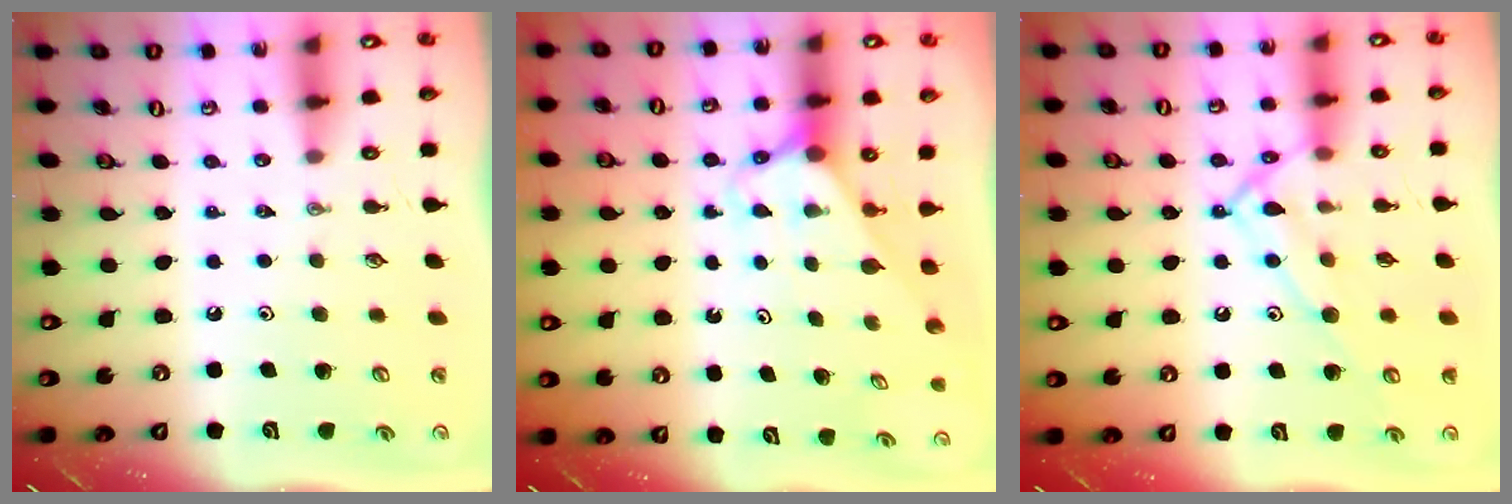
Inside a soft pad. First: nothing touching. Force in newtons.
{"total": 2.7, "press": 2.7, "slide": 0.2}
{"total": 13.3, "press": 13.3, "slide": 0.8}